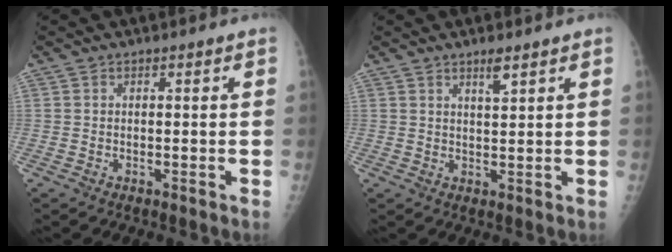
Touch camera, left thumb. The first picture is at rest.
{"total": 2.8, "force": [2.0, 0.4, 2.0], "torque": [-0.032, -0.014, 0.035]}